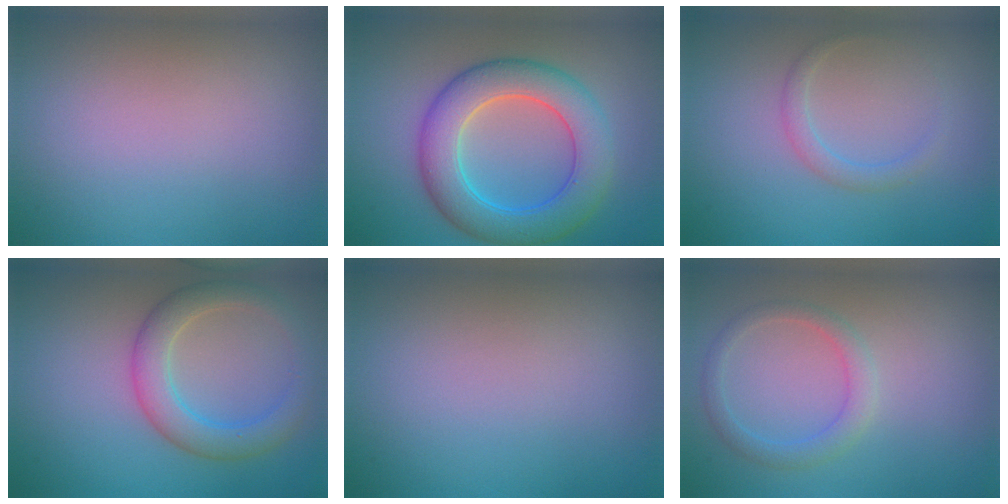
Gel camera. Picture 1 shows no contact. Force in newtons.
{"total": 7.4, "press": 7.4, "slide": 0.1}
{"total": 1.4, "press": 1.4, "slide": 0.0}
{"total": 4.3, "press": 4.3, "slide": 0.3}
{"total": 0.0}
{"total": 2.1, "press": 2.1, "slide": 0.2}